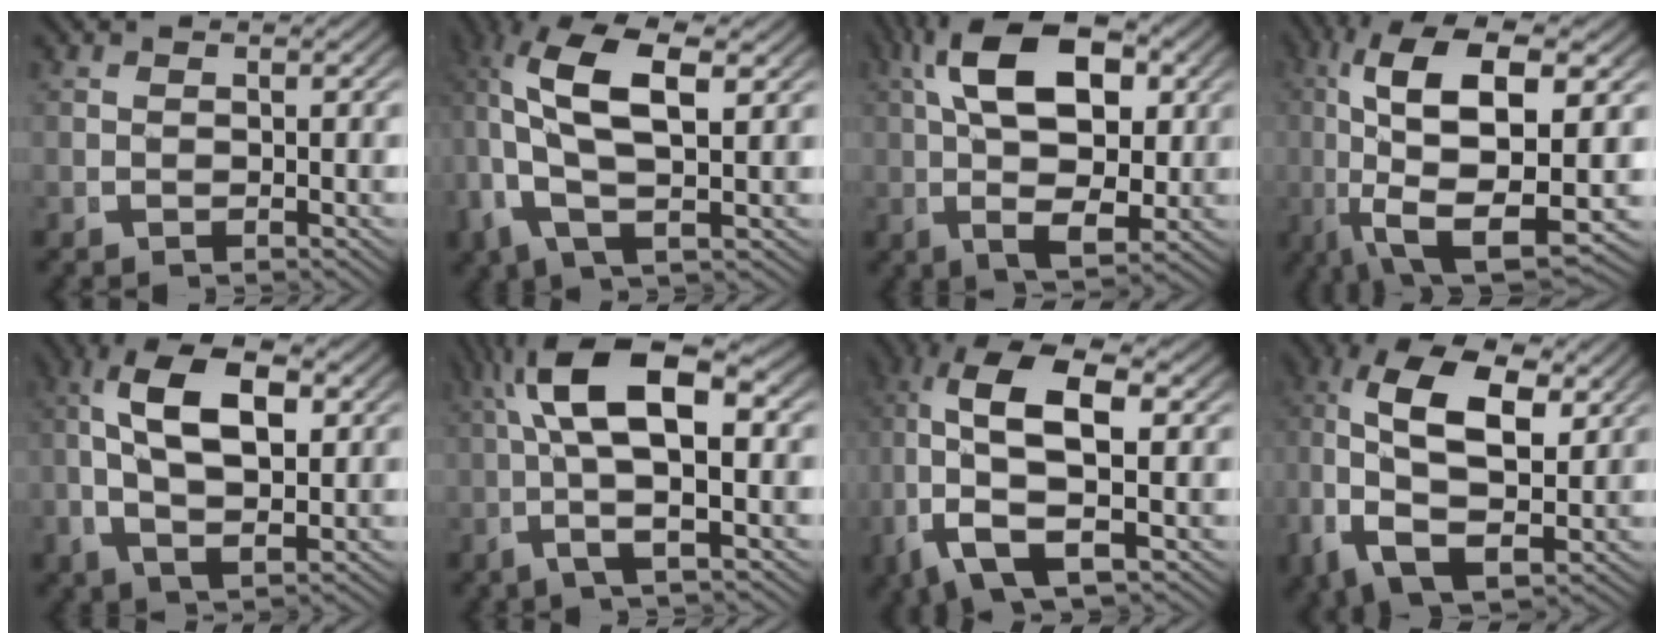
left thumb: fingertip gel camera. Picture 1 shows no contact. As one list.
[{"total": 8.4, "force": [2.2, 3.7, 7.2], "torque": [-0.173, -0.020, 0.048]}, {"total": 11.4, "force": [1.5, 6.0, 9.6], "torque": [-0.179, -0.019, 0.032]}, {"total": 13.9, "force": [-1.5, 6.6, 12.1], "torque": [-0.265, -0.050, 0.008]}, {"total": 9.4, "force": [1.1, 5.2, 7.7], "torque": [-0.165, -0.018, 0.030]}, {"total": 11.1, "force": [1.8, 5.1, 9.7], "torque": [-0.189, 0.003, 0.019]}, {"total": 11.0, "force": [0.5, 5.9, 9.3], "torque": [-0.223, -0.046, 0.031]}, {"total": 12.2, "force": [1.1, 7.9, 9.2], "torque": [-0.213, -0.045, 0.037]}]